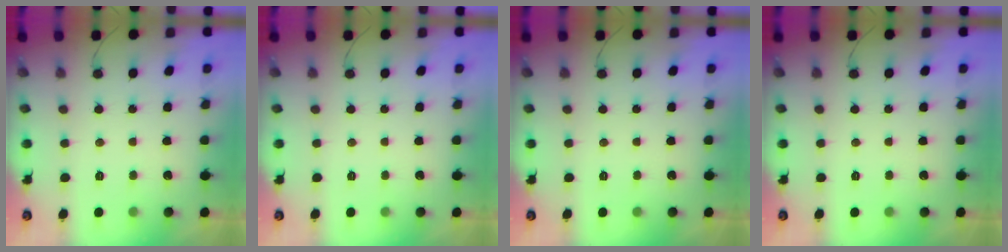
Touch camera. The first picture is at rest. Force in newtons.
{"total": 0.0}
{"total": 0.0}
{"total": 0.0}